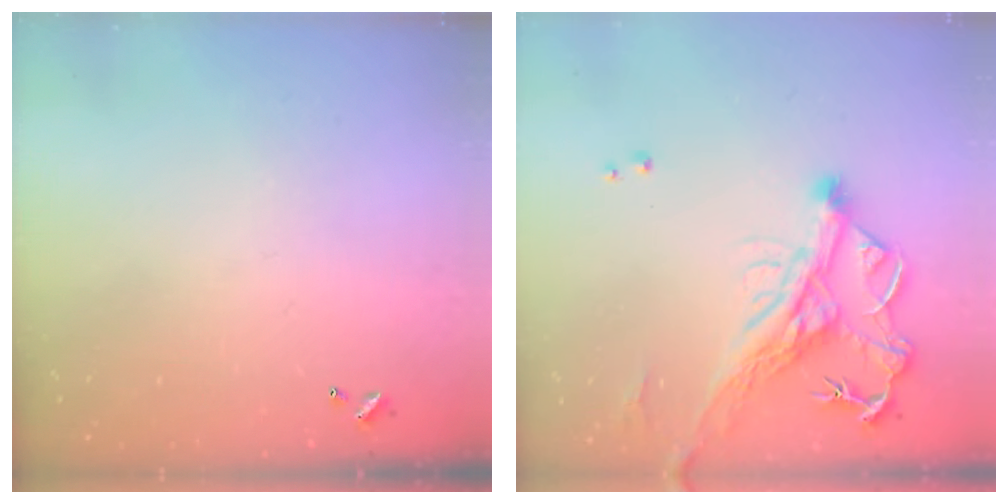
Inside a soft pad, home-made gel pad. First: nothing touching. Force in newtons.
{"total": 6.3, "press": 6.1, "slide": 1.7}